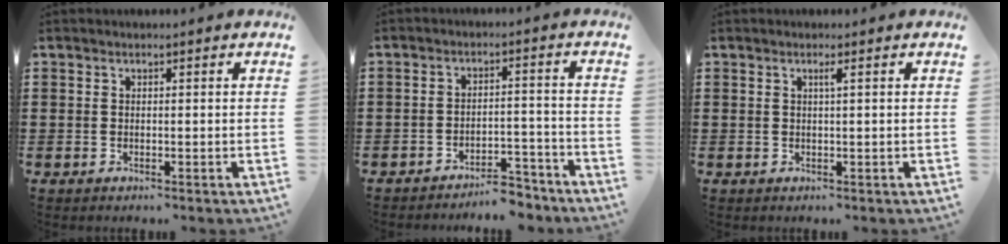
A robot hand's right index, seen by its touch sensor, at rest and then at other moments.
{"total": 5.1, "force": [-4.8, 0.7, 1.5], "torque": [-0.026, 0.007, -0.095]}
{"total": 0.9, "force": [0.3, -0.2, 0.9], "torque": [-0.015, -0.003, 0.005]}